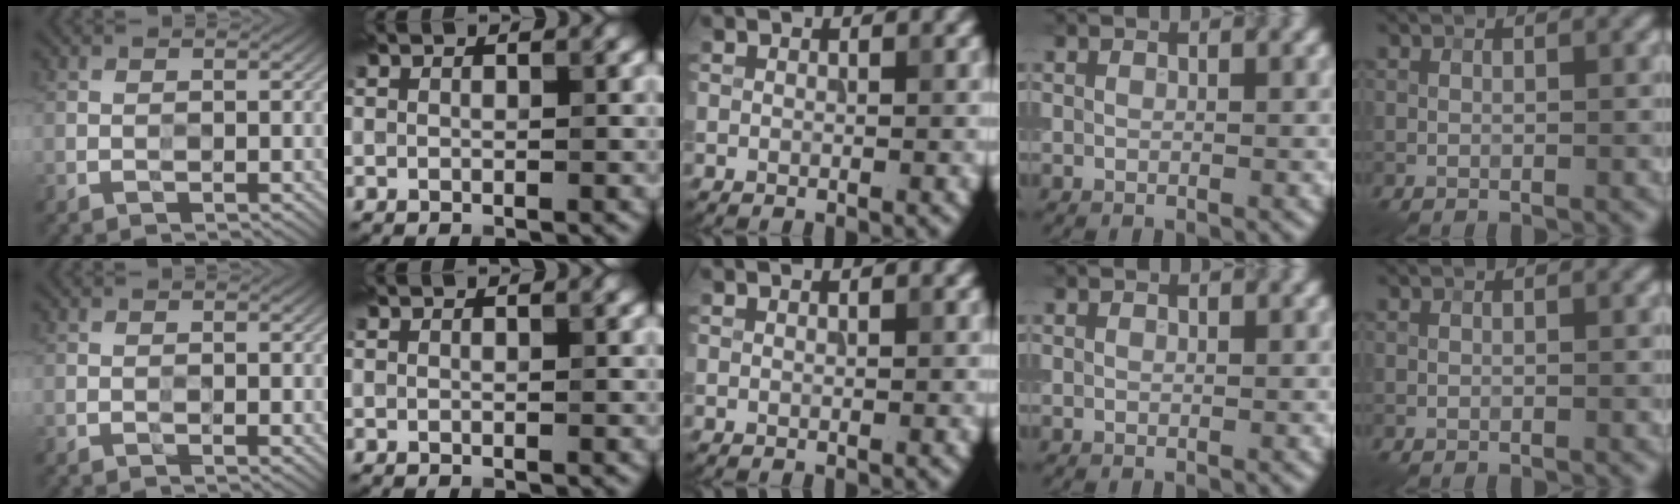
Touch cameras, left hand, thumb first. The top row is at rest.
{"thumb": {"total": 0.9, "force": [0.0, 0.4, 0.8], "torque": [-0.012, -0.002, 0.001]}}